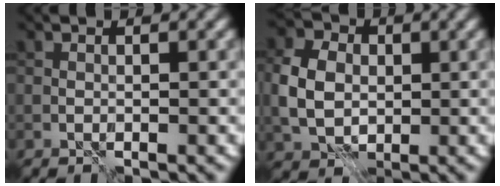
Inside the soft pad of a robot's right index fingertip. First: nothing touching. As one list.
[{"total": 5.0, "force": [0.3, 4.1, 2.9], "torque": [-0.068, 0.006, 0.000]}]